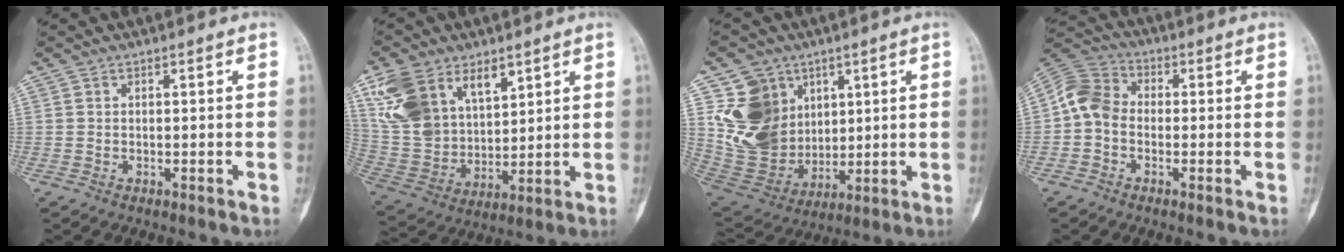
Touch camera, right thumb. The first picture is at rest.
{"total": 16.6, "force": [8.7, 10.5, 9.4], "torque": [-0.162, -0.025, 0.187]}
{"total": 16.2, "force": [5.9, 13.5, 6.6], "torque": [-0.094, -0.019, 0.134]}
{"total": 8.0, "force": [-0.9, 6.4, 4.7], "torque": [-0.077, 0.025, -0.036]}